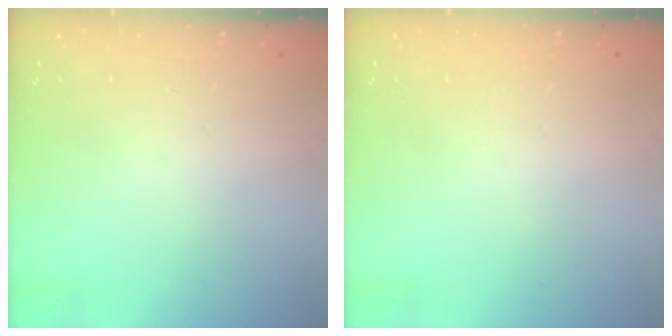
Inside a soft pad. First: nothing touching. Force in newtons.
{"total": 0.0}